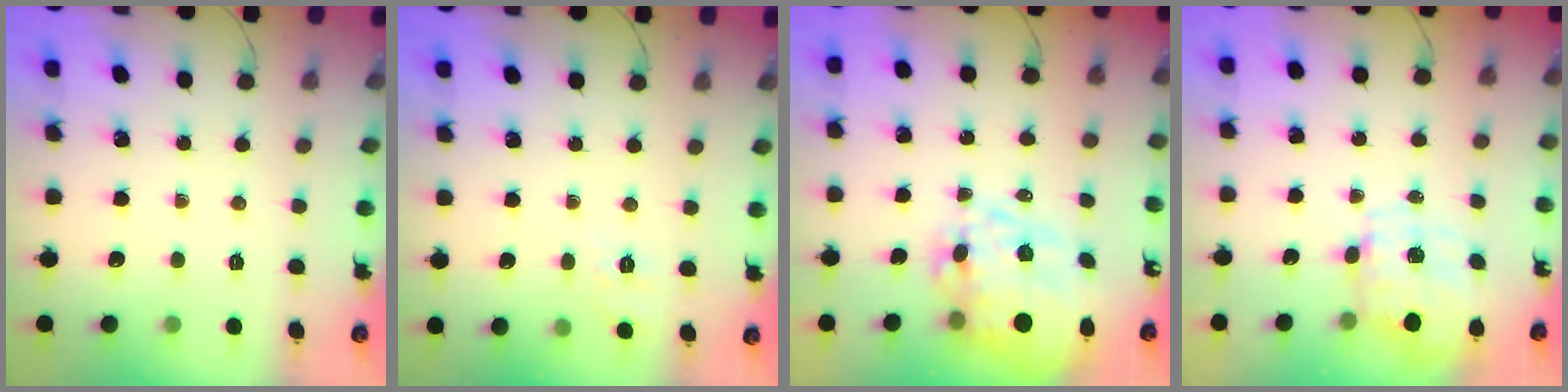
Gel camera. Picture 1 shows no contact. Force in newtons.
{"total": 1.6, "press": 0.0, "slide": 1.6}
{"total": 11.8, "press": 11.0, "slide": 4.4}
{"total": 2.9, "press": 2.7, "slide": 1.1}